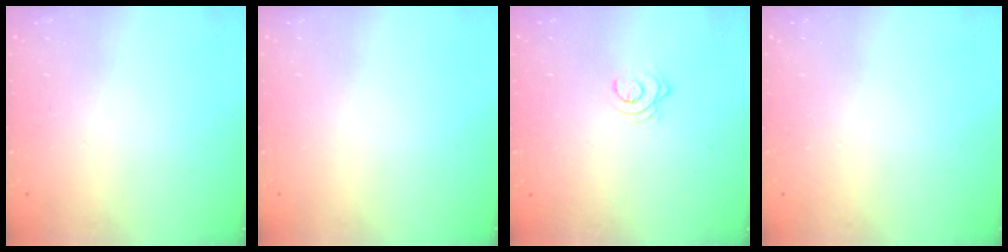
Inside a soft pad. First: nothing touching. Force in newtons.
{"total": 0.0}
{"total": 4.0, "press": 4.0, "slide": 0.4}
{"total": 0.0}